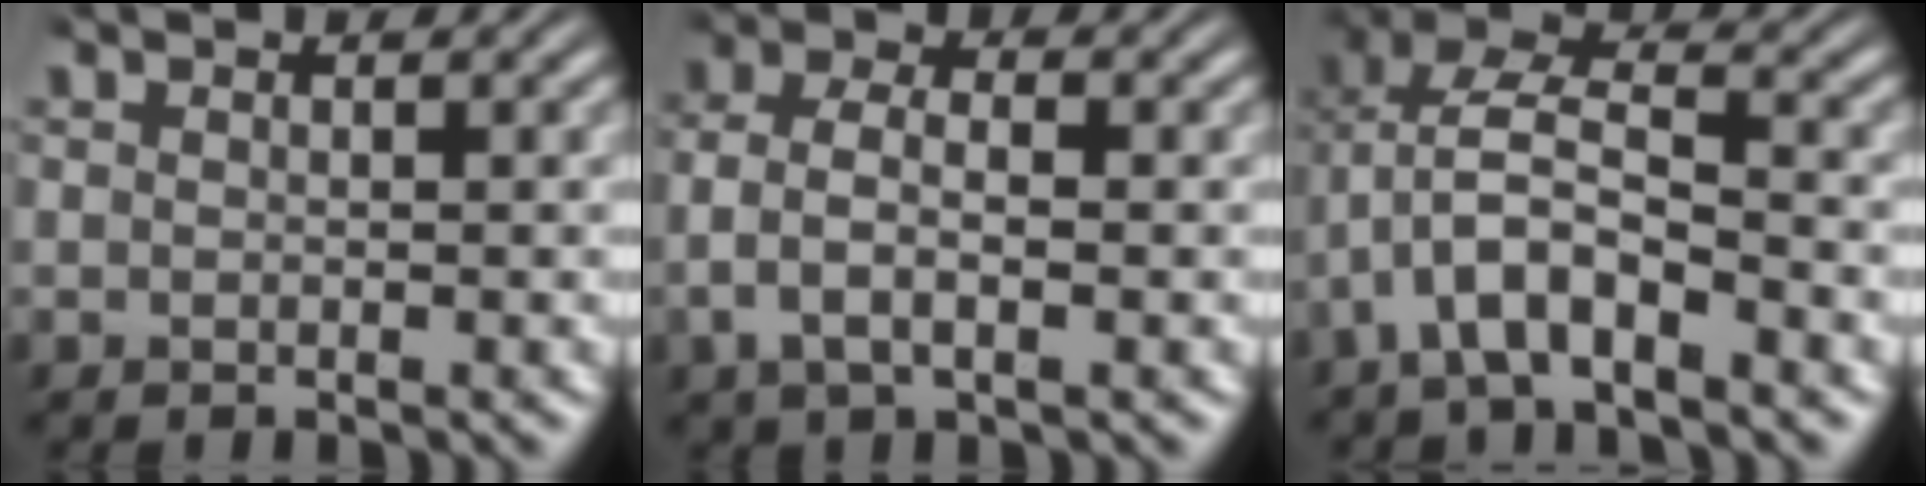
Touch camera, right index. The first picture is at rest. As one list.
[{"total": 4.3, "force": [-0.6, 2.6, 3.3], "torque": [-0.079, -0.008, -0.008]}, {"total": 6.7, "force": [0.5, 4.9, 4.6], "torque": [-0.098, -0.002, -0.007]}]